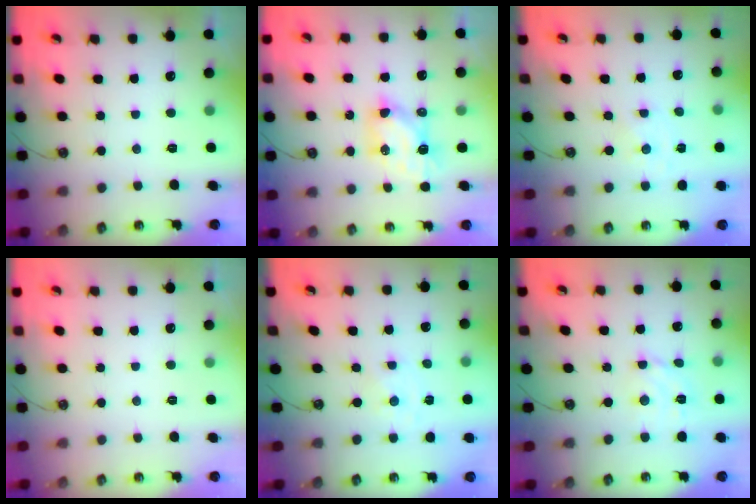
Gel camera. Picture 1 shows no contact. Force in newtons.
{"total": 6.3, "press": 6.3, "slide": 0.3}
{"total": 0.0}
{"total": 0.0}
{"total": 0.0}
{"total": 5.0, "press": 4.9, "slide": 0.4}